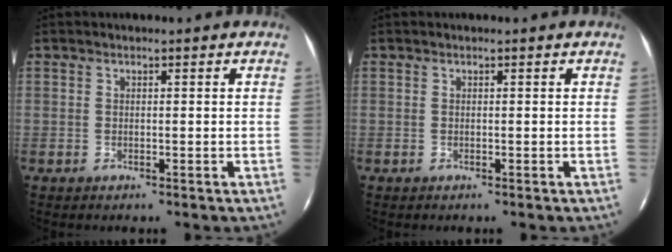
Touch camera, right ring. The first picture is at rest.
{"total": 0.0}